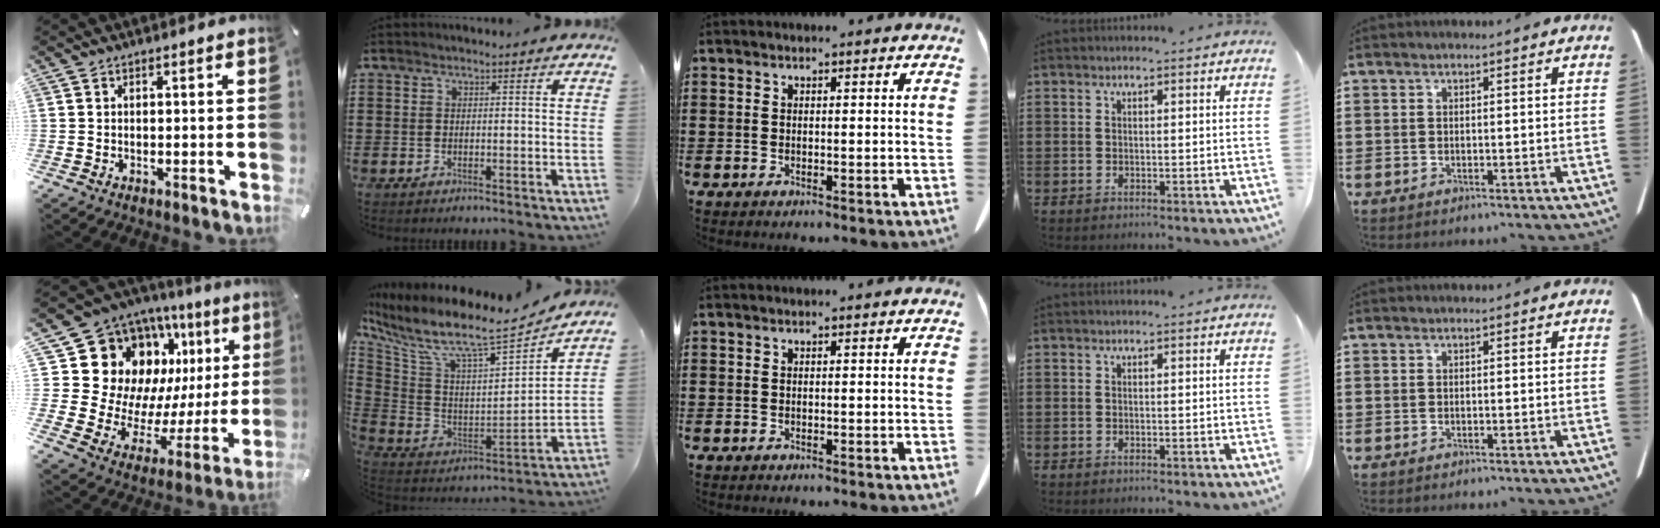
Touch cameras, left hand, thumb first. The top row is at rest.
{"thumb": {"total": 20.7, "force": [10.6, 14.9, 9.6], "torque": [-0.155, -0.097, 0.224]}, "index": {"total": 9.3, "force": [7.6, 1.3, 5.1], "torque": [-0.133, -0.063, 0.123]}}